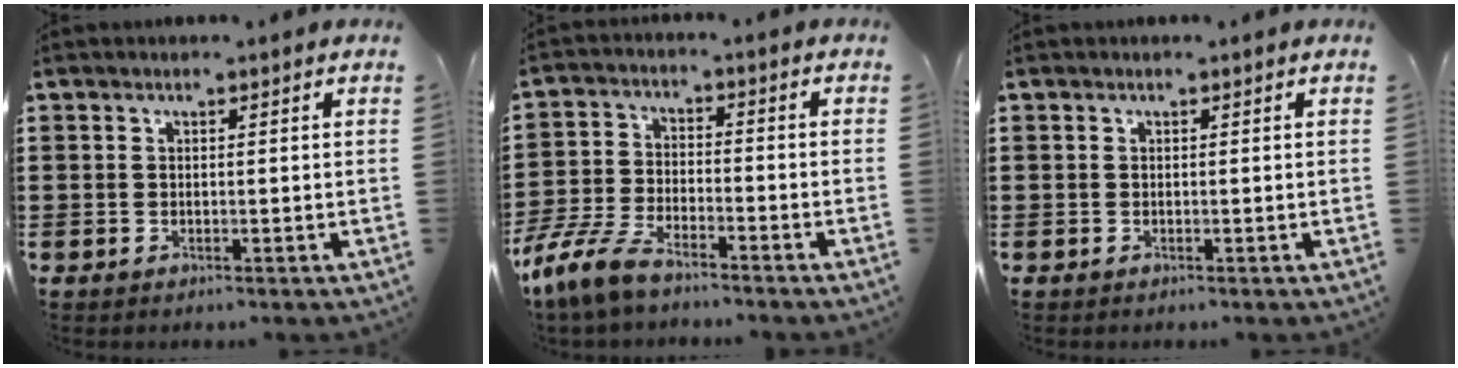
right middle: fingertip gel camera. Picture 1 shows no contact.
{"total": 7.8, "force": [-6.6, 2.1, 3.8], "torque": [-0.109, -0.003, -0.136]}
{"total": 0.0}